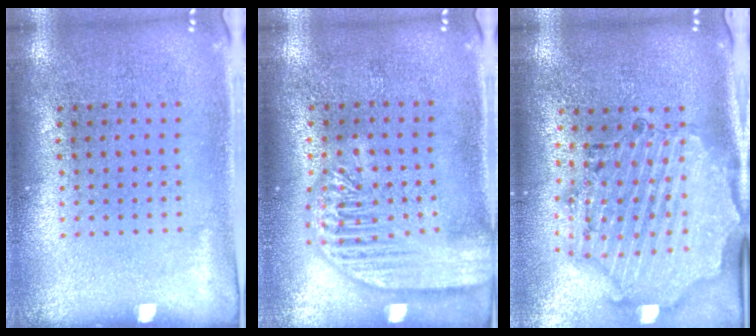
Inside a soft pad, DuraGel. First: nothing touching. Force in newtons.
{"total": 3.5, "press": 3.4, "slide": 0.5}
{"total": 2.2, "press": 2.1, "slide": 0.6}